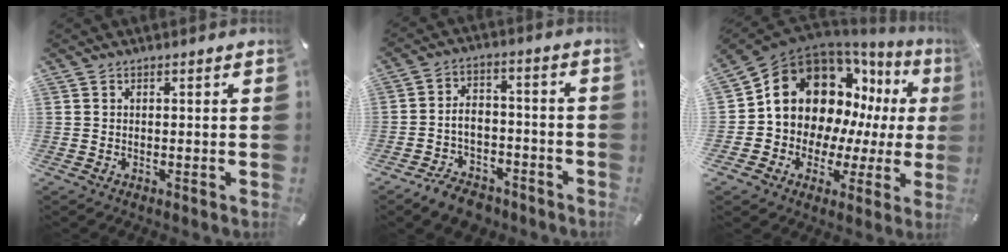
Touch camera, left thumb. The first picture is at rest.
{"total": 8.3, "force": [-5.3, 5.5, 3.3], "torque": [-0.058, 0.044, -0.095]}
{"total": 16.5, "force": [6.1, 13.2, 7.8], "torque": [-0.136, -0.061, 0.121]}